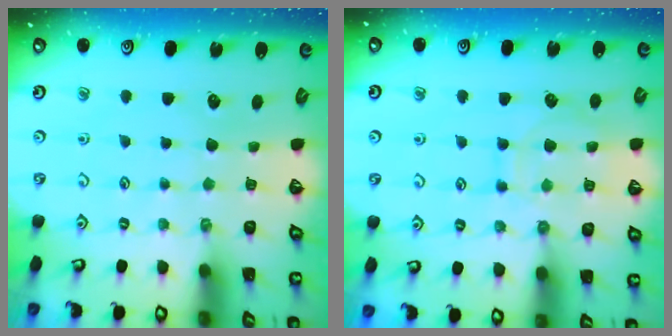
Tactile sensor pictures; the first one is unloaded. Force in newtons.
{"total": 10.1, "press": 10.1, "slide": 1.0}